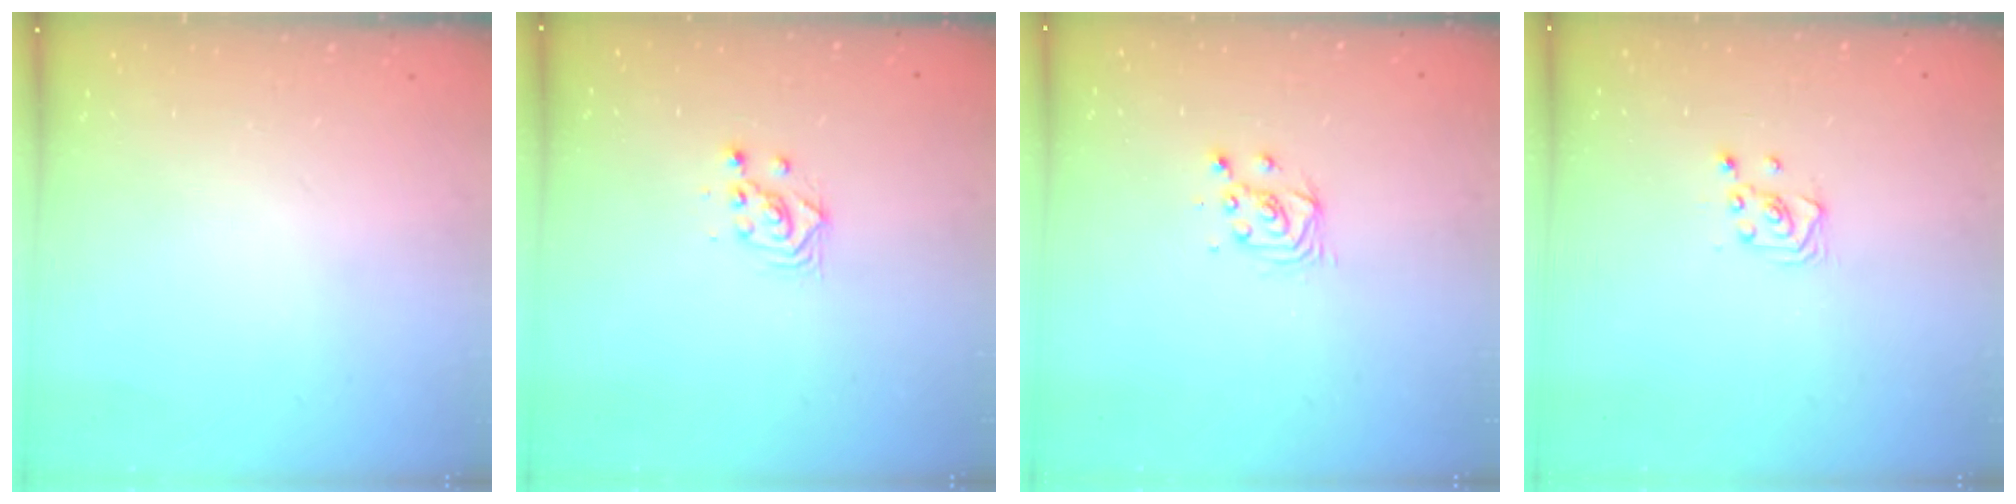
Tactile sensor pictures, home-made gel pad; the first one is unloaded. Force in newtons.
{"total": 3.0, "press": 3.0, "slide": 0.1}
{"total": 3.8, "press": 3.7, "slide": 0.5}
{"total": 2.2, "press": 2.2, "slide": 0.3}